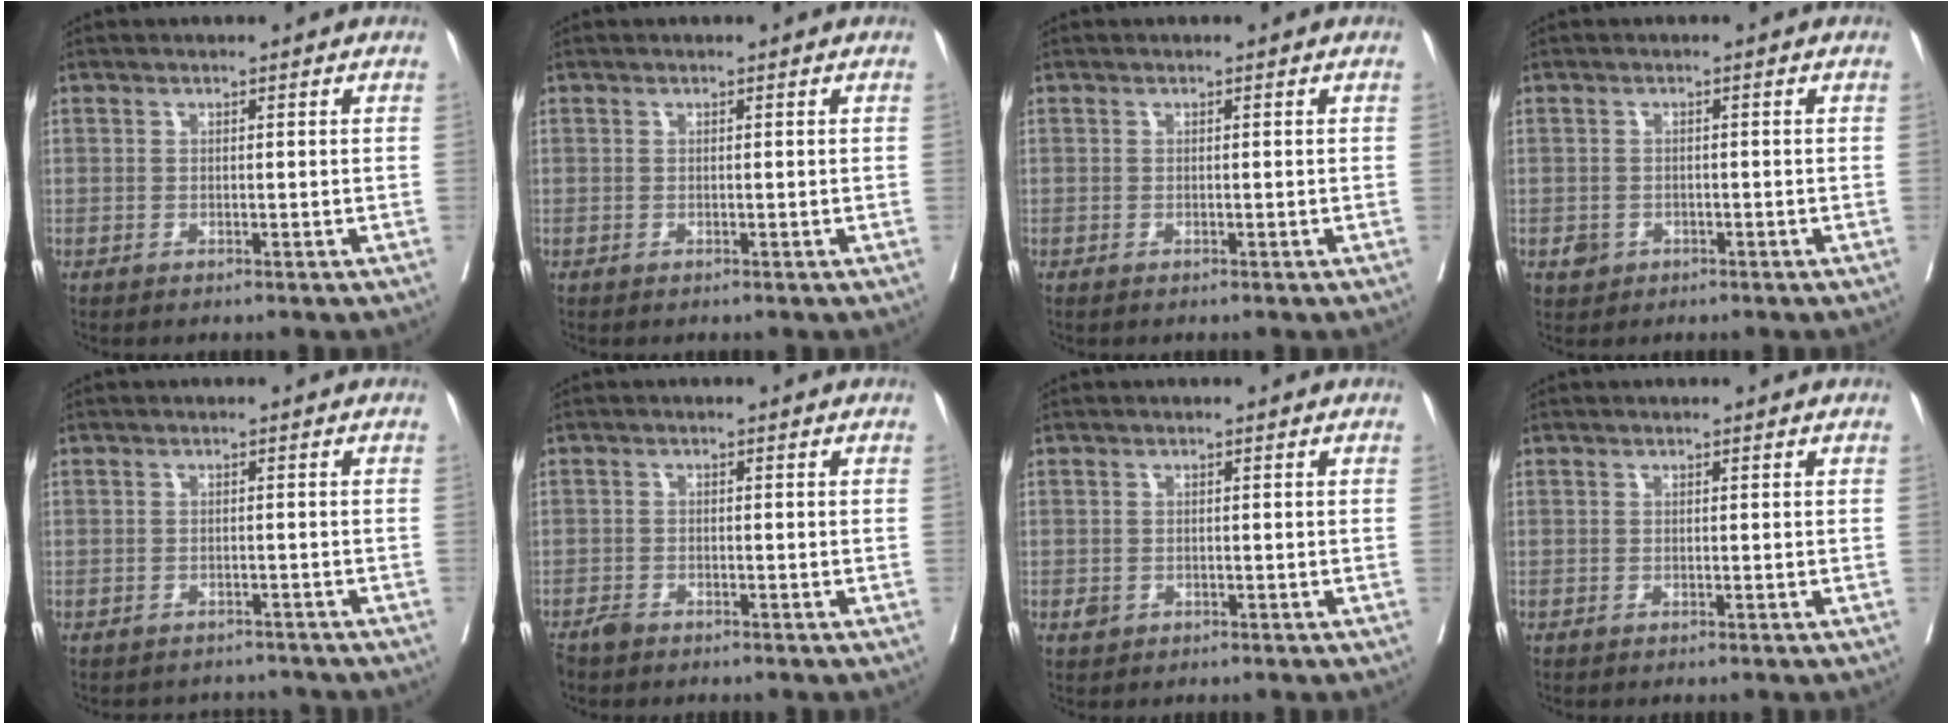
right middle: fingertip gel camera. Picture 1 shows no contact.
{"total": 0.0}
{"total": 0.0}
{"total": 2.0, "force": [-0.9, 1.7, 0.4], "torque": [-0.003, 0.006, -0.010]}
{"total": 4.2, "force": [-3.9, 1.5, -0.6], "torque": [0.011, 0.005, -0.051]}
{"total": 1.6, "force": [-1.5, 0.6, 0.5], "torque": [-0.012, -0.002, -0.024]}
{"total": 1.2, "force": [-0.4, 1.0, 0.4], "torque": [-0.005, 0.003, -0.002]}
{"total": 0.0}